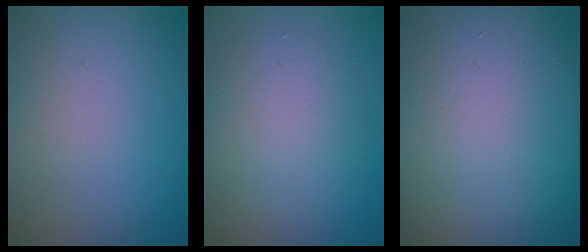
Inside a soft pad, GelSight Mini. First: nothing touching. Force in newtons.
{"total": 4.0, "press": 4.0, "slide": 0.3}
{"total": 15.6, "press": 15.6, "slide": 0.7}